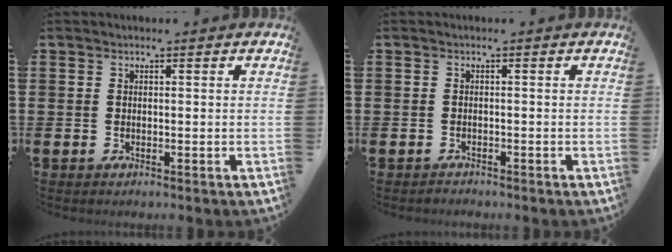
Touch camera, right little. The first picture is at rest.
{"total": 0.5, "force": [-0.5, 0.1, -0.1], "torque": [-0.001, -0.001, -0.012]}